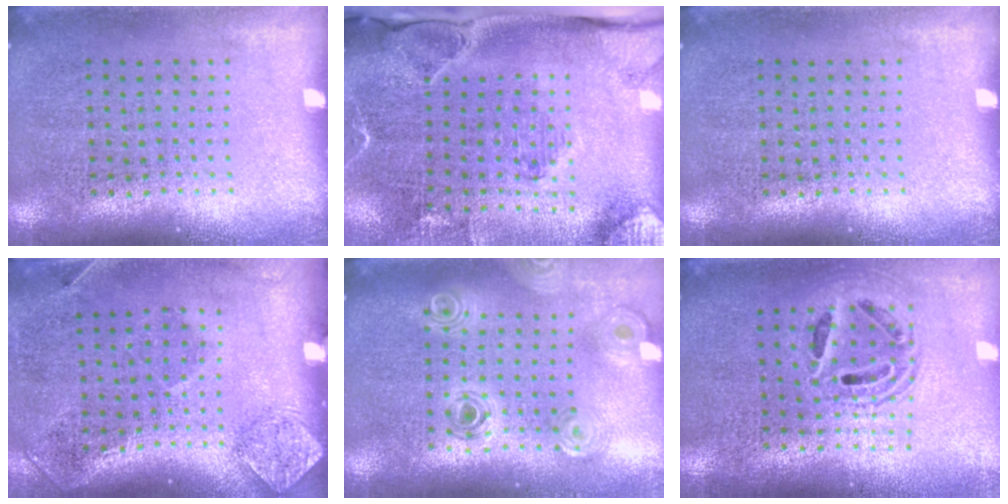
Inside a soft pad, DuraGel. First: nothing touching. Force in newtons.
{"total": 3.0, "press": 2.3, "slide": 1.9}
{"total": 0.0}
{"total": 1.9, "press": 1.1, "slide": 1.5}
{"total": 0.8, "press": 0.8, "slide": 0.1}
{"total": 1.6, "press": 1.4, "slide": 0.8}